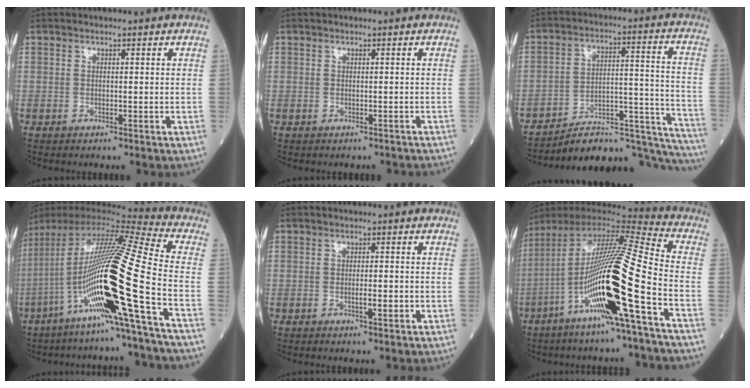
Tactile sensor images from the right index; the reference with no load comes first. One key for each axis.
{"total": 1.3, "fx": -1.1, "fy": 0.7, "fz": 0.2, "tx": -0.001, "ty": 0.002, "tz": -0.014}
{"total": 22.3, "fx": -21.0, "fy": 3.2, "fz": 6.6, "tx": -0.029, "ty": 0.055, "tz": -0.292}
{"total": 23.3, "fx": -6.9, "fy": -1.1, "fz": 22.2, "tx": -0.424, "ty": -0.020, "tz": -0.141}
{"total": 2.0, "fx": -0.5, "fy": 0.2, "fz": 1.9, "tx": -0.034, "ty": -0.002, "tz": -0.007}
{"total": 20.8, "fx": -6.6, "fy": -0.4, "fz": 19.8, "tx": -0.390, "ty": -0.020, "tz": -0.133}